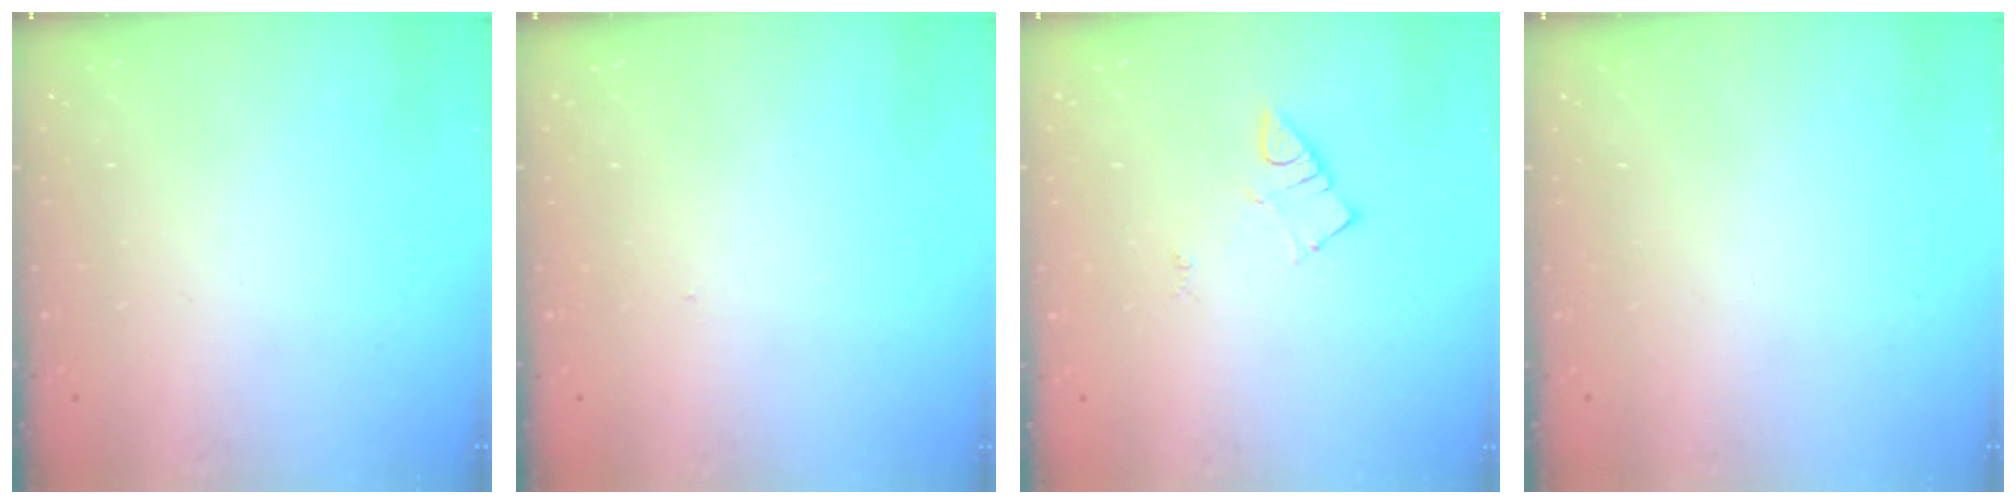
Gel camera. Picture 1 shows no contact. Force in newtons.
{"total": 3.1, "press": 3.1, "slide": 0.5}
{"total": 4.2, "press": 4.1, "slide": 0.6}
{"total": 1.5, "press": 1.5, "slide": 0.1}